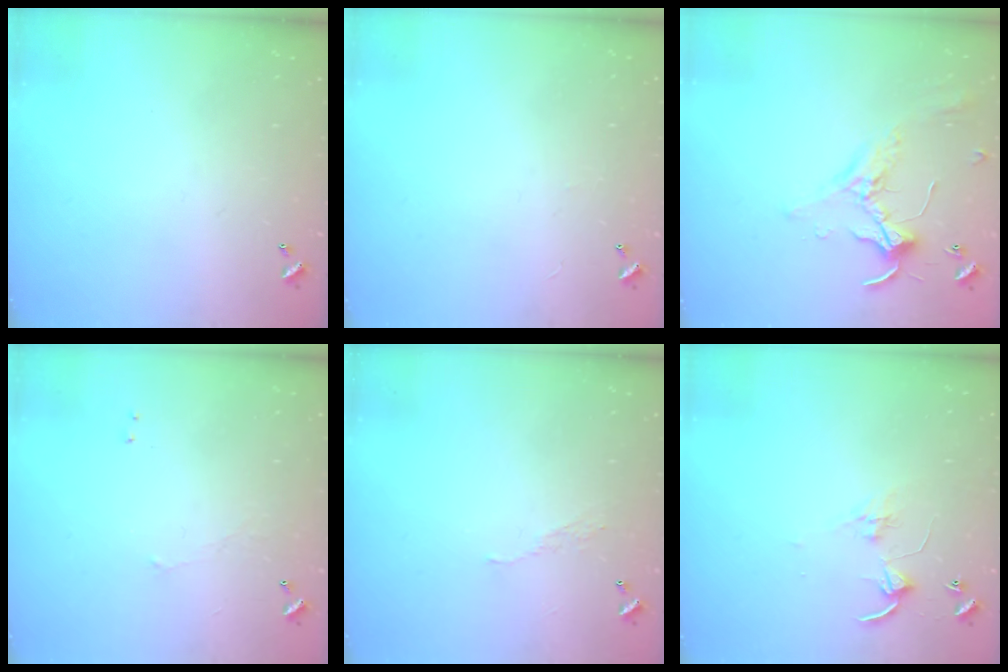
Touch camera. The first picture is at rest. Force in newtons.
{"total": 2.1, "press": 2.0, "slide": 0.3}
{"total": 1.7, "press": 1.7, "slide": 0.1}
{"total": 0.7, "press": 0.5, "slide": 0.5}
{"total": 3.6, "press": 3.5, "slide": 0.7}
{"total": 2.7, "press": 2.7, "slide": 0.2}